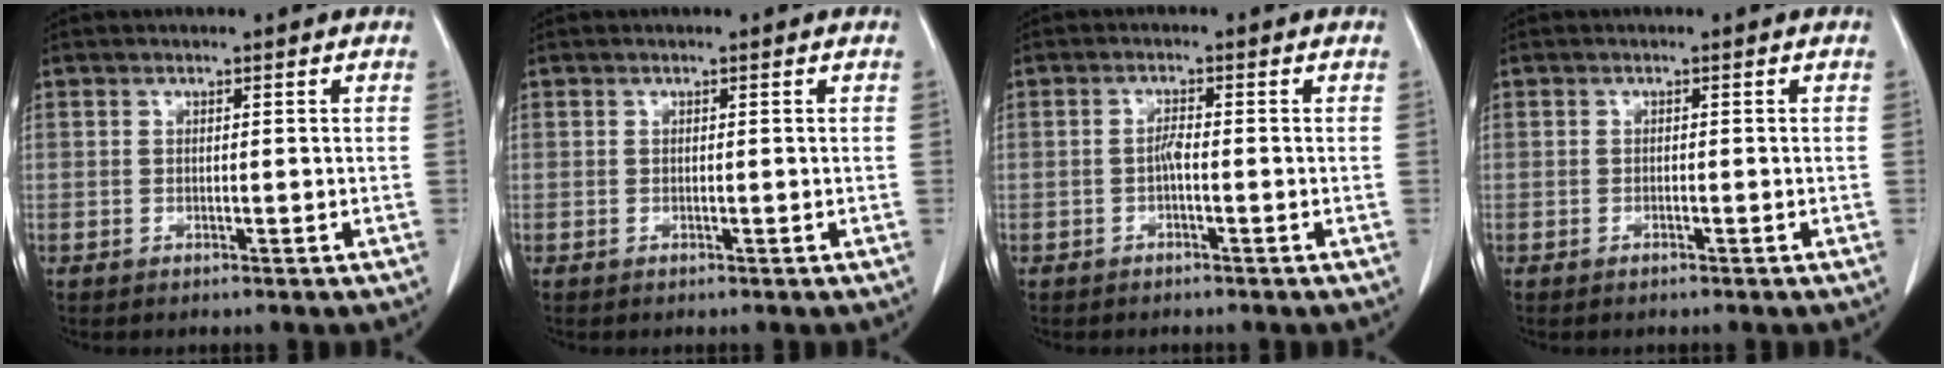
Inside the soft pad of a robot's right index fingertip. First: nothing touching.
{"total": 0.0}
{"total": 1.5, "force": [-0.5, 0.3, 1.4], "torque": [-0.027, 0.003, -0.009]}
{"total": 0.6, "force": [-0.5, 0.1, 0.3], "torque": [-0.013, -0.002, -0.006]}